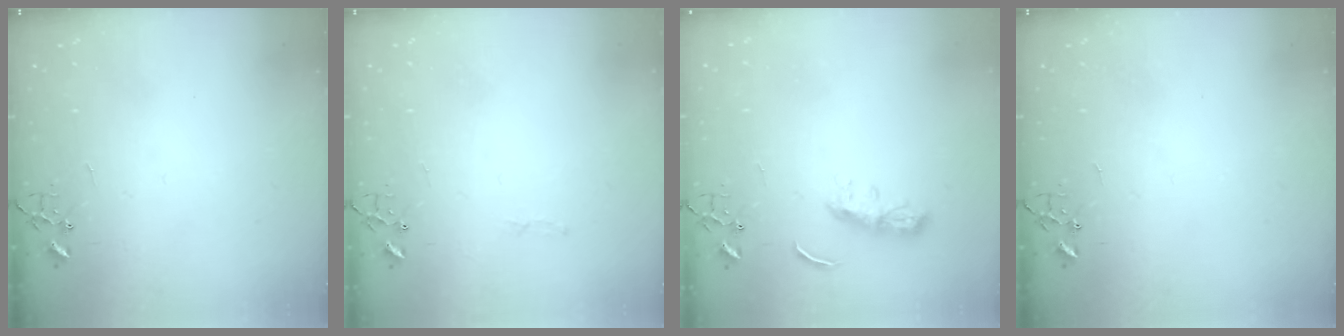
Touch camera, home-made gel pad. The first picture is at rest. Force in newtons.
{"total": 2.8, "press": 2.8, "slide": 0.4}
{"total": 6.5, "press": 6.4, "slide": 0.6}
{"total": 0.0}